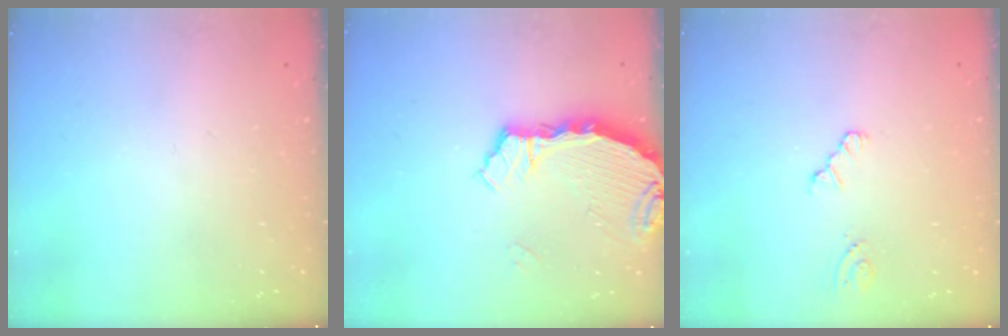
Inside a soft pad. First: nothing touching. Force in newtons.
{"total": 3.5, "press": 3.5, "slide": 0.5}
{"total": 1.9, "press": 1.9, "slide": 0.3}